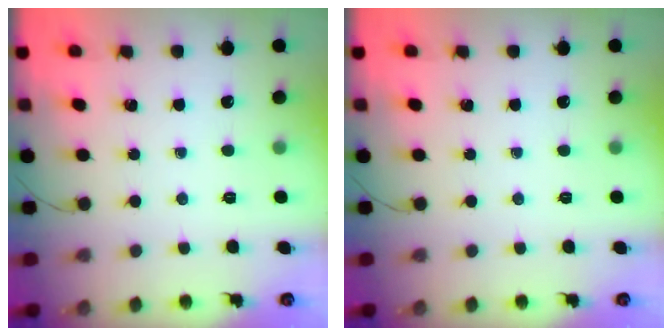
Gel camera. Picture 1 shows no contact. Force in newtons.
{"total": 0.0}